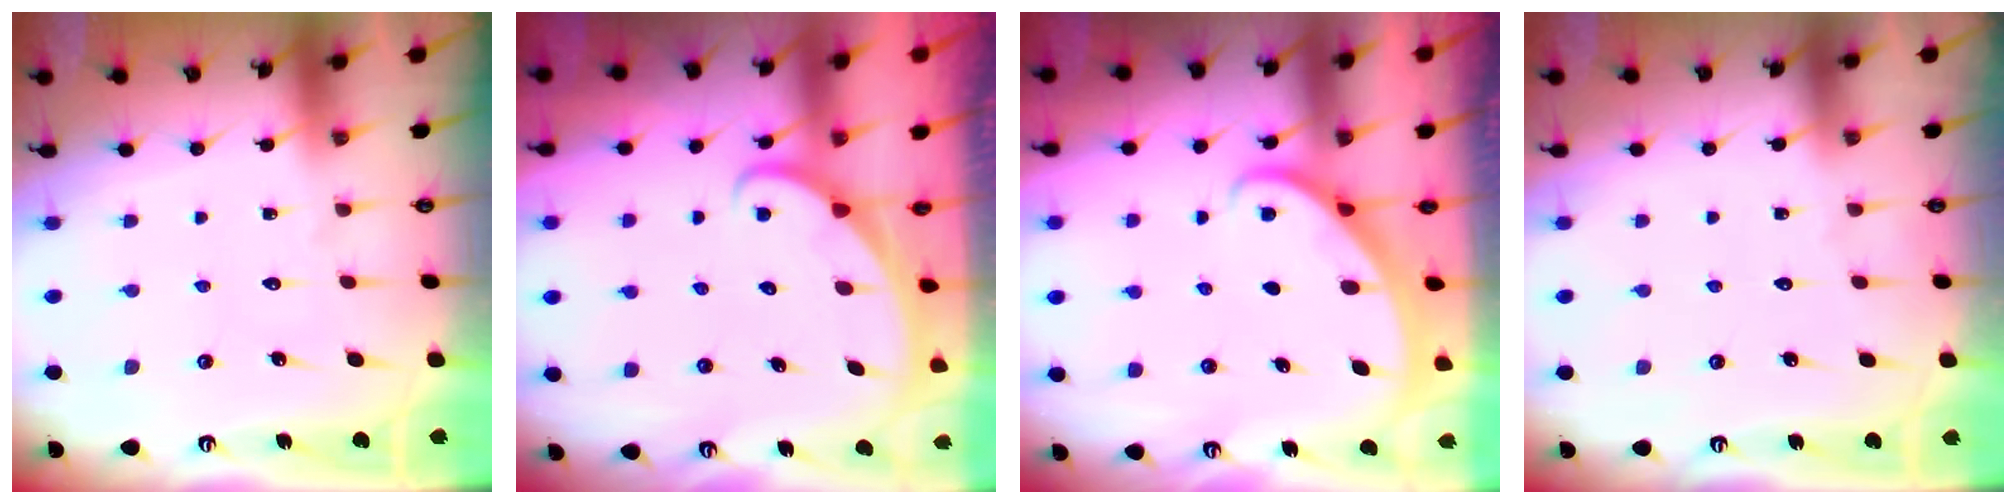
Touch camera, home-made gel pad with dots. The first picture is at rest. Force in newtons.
{"total": 2.0, "press": 2.0, "slide": 0.0}
{"total": 1.7, "press": 1.7, "slide": 0.1}
{"total": 0.0}